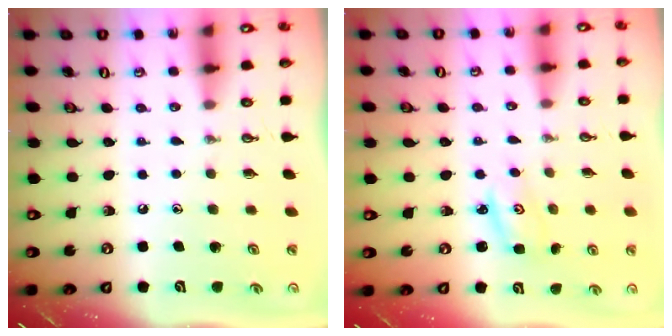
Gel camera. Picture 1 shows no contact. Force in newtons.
{"total": 3.2, "press": 3.2, "slide": 0.1}